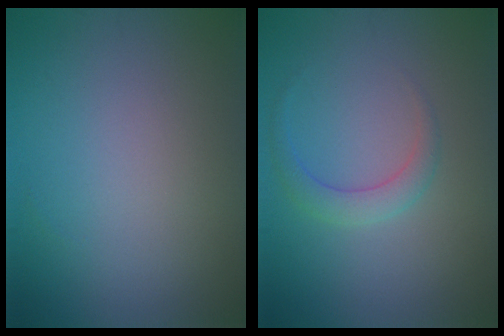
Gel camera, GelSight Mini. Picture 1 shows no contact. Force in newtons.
{"total": 2.0, "press": 2.0, "slide": 0.1}